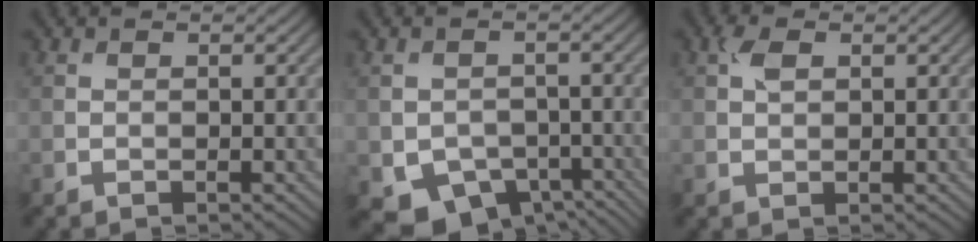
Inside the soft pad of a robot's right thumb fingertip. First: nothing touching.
{"total": 6.9, "force": [-3.6, 5.0, 3.2], "torque": [-0.061, -0.028, -0.050]}
{"total": 2.2, "force": [0.8, 1.3, 1.6], "torque": [-0.037, 0.004, 0.013]}